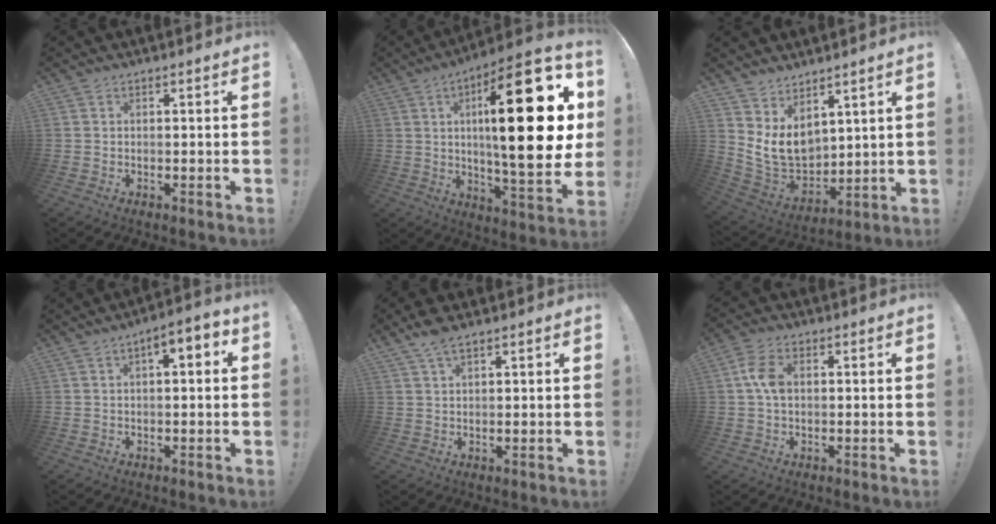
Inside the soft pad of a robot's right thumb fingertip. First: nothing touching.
{"total": 29.8, "force": [5.3, 8.0, 28.2], "torque": [-0.432, -0.026, 0.079]}
{"total": 10.8, "force": [4.3, 7.9, 5.9], "torque": [-0.116, -0.045, 0.092]}
{"total": 4.5, "force": [0.6, 1.7, 4.1], "torque": [-0.056, -0.005, 0.008]}
{"total": 4.4, "force": [3.2, 1.3, 2.7], "torque": [-0.057, -0.009, 0.059]}
{"total": 6.7, "force": [0.7, 4.4, 5.0], "torque": [-0.088, 0.004, 0.011]}